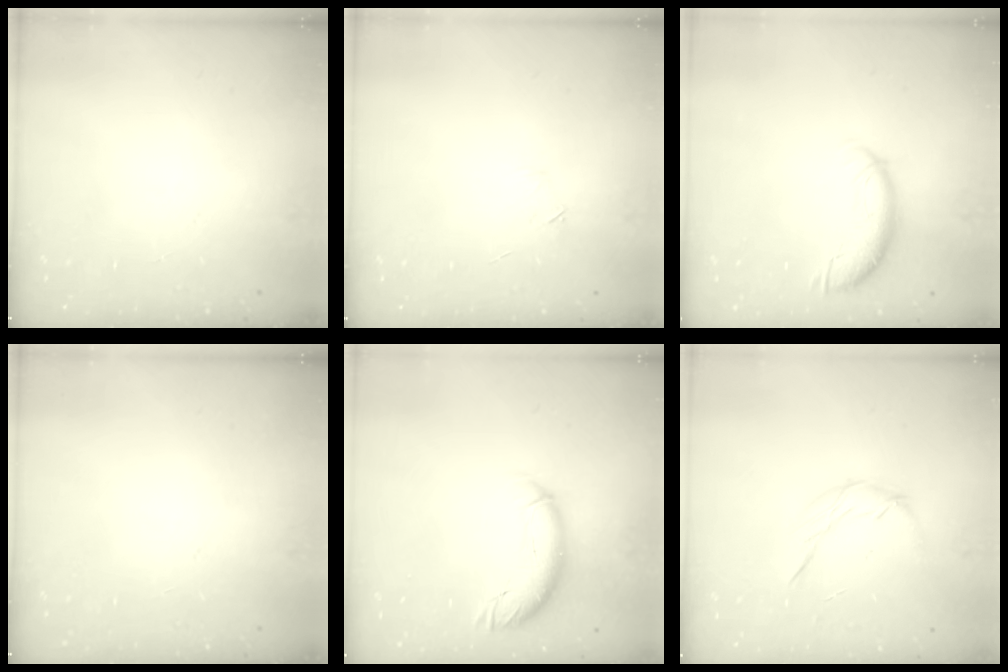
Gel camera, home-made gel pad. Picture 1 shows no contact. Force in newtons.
{"total": 4.0, "press": 3.8, "slide": 1.1}
{"total": 10.0, "press": 9.9, "slide": 0.8}
{"total": 0.0}
{"total": 10.3, "press": 10.2, "slide": 1.2}
{"total": 6.9, "press": 6.9, "slide": 0.4}